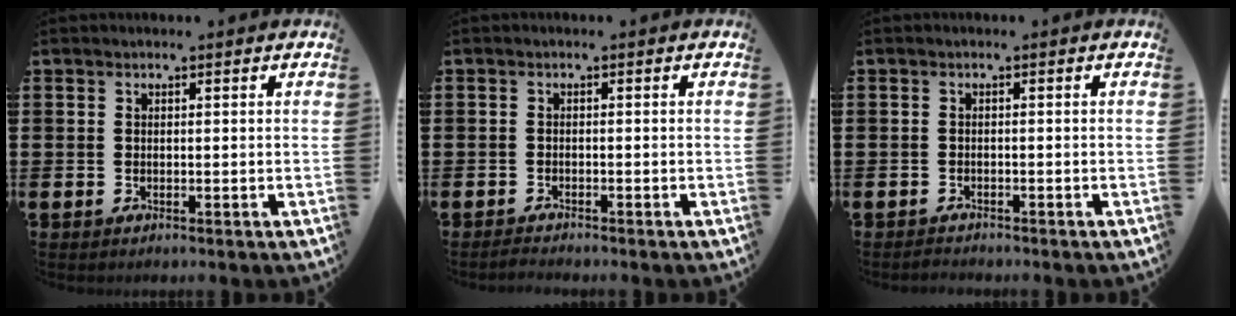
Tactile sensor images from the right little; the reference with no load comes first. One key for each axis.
{"total": 0.9, "fx": -0.9, "fy": 0.0, "fz": 0.2, "tx": -0.005, "ty": -0.001, "tz": -0.017}
{"total": 0.8, "fx": -0.8, "fy": 0.0, "fz": -0.1, "tx": 0.000, "ty": -0.001, "tz": -0.016}